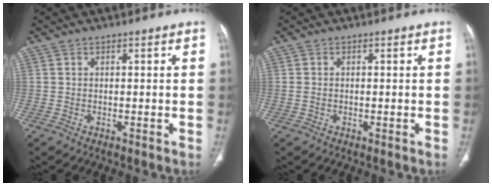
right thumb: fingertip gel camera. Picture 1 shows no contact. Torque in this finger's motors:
{"motor_torque": [-0.15, 1.02, -0.12, 0.02, 0.03]}